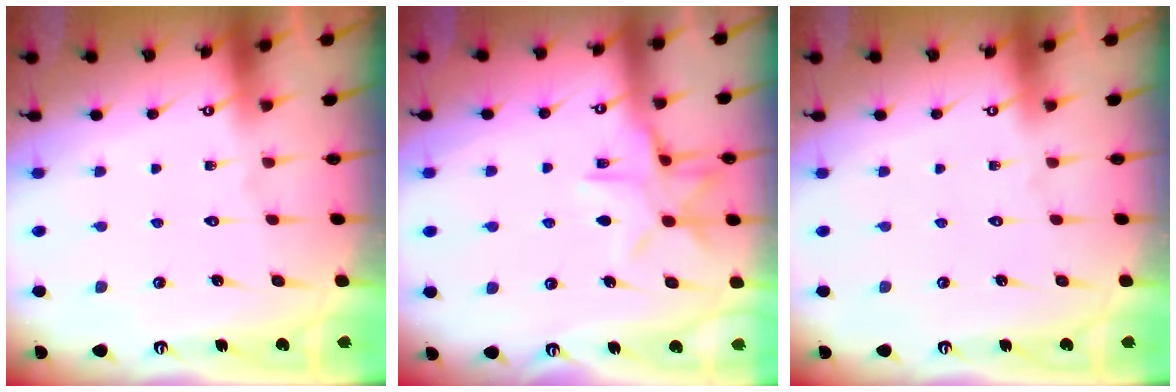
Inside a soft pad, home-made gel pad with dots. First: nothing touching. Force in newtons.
{"total": 11.2, "press": 11.2, "slide": 0.9}
{"total": 0.0}